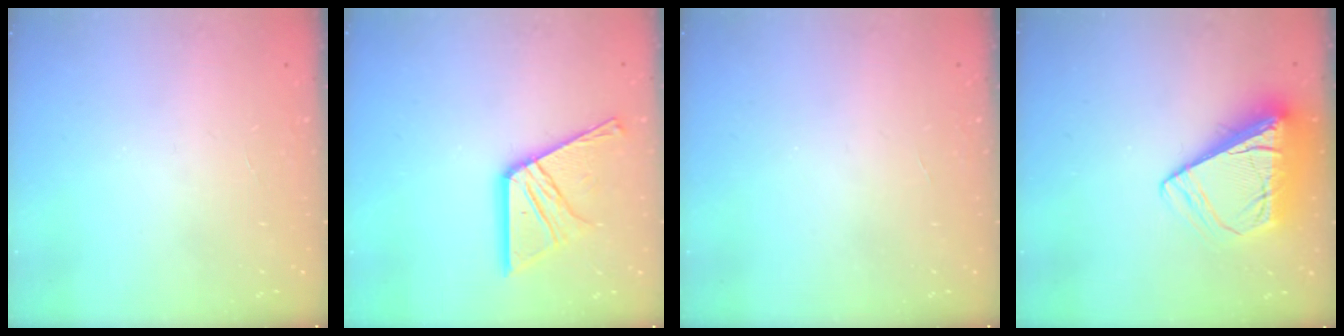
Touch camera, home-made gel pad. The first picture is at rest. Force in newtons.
{"total": 16.1, "press": 16.1, "slide": 1.5}
{"total": 0.0}
{"total": 11.7, "press": 11.6, "slide": 1.5}